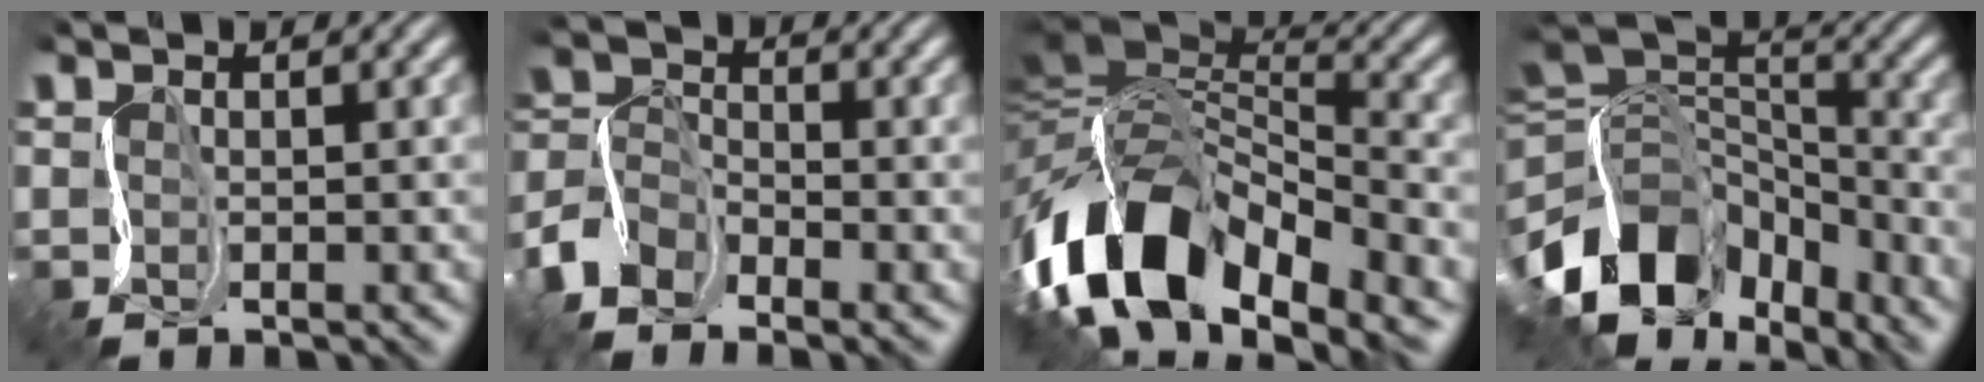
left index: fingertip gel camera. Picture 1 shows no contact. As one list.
[{"total": 5.6, "force": [-3.7, 2.9, 3.1], "torque": [-0.065, 0.004, -0.090]}, {"total": 14.1, "force": [-6.7, 7.6, 9.8], "torque": [-0.195, 0.020, -0.131]}, {"total": 12.5, "force": [-6.3, 7.8, 7.4], "torque": [-0.148, 0.012, -0.129]}]